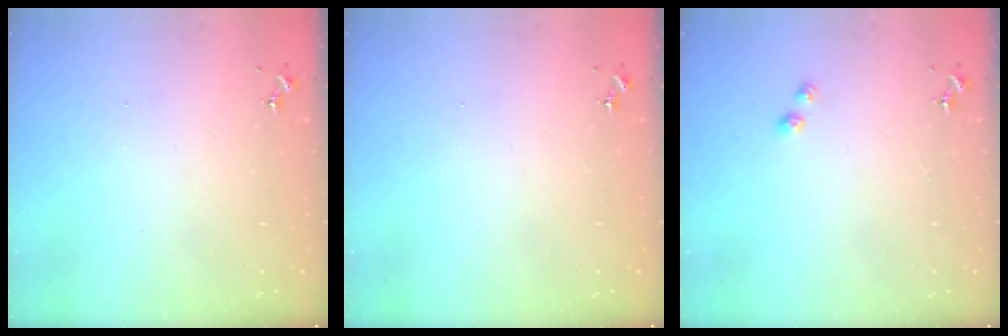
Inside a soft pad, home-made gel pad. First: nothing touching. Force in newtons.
{"total": 0.0}
{"total": 2.6, "press": 2.6, "slide": 0.4}